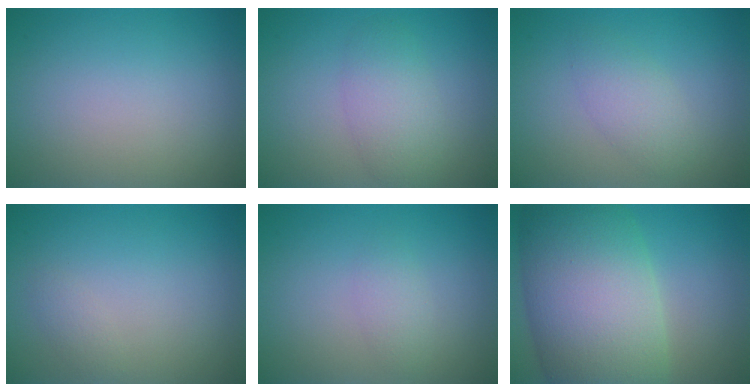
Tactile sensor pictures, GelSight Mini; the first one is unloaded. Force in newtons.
{"total": 3.2, "press": 3.2, "slide": 0.0}
{"total": 2.4, "press": 2.4, "slide": 0.1}
{"total": 0.8, "press": 0.8, "slide": 0.0}
{"total": 1.4, "press": 1.4, "slide": 0.0}
{"total": 13.7, "press": 13.7, "slide": 0.4}